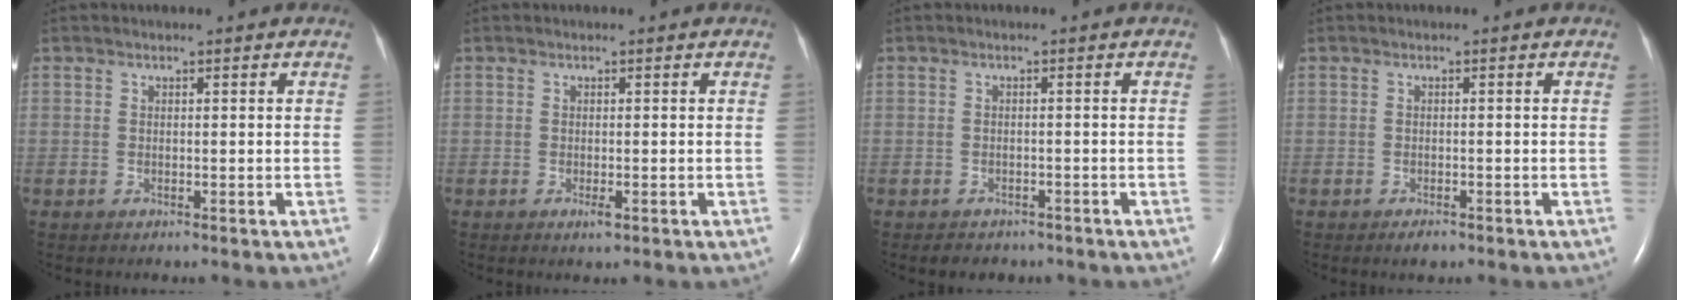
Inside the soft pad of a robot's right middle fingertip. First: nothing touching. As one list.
[{"total": 1.0, "force": [-0.4, 0.2, 0.9], "torque": [-0.017, -0.002, -0.007]}, {"total": 3.4, "force": [-2.8, 1.8, 0.6], "torque": [-0.012, 0.003, -0.032]}, {"total": 1.3, "force": [-1.0, 0.5, 0.8], "torque": [-0.016, -0.001, -0.012]}]